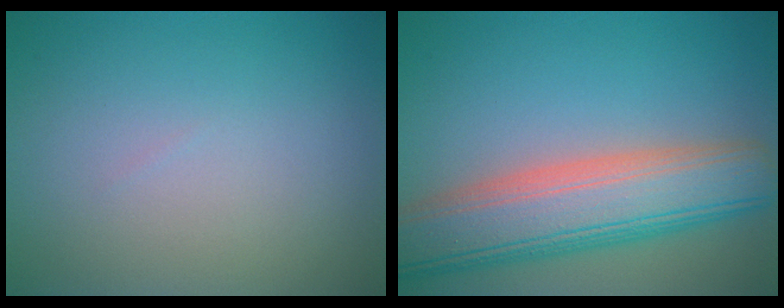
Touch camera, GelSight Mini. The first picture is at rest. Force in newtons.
{"total": 9.7, "press": 9.6, "slide": 0.8}